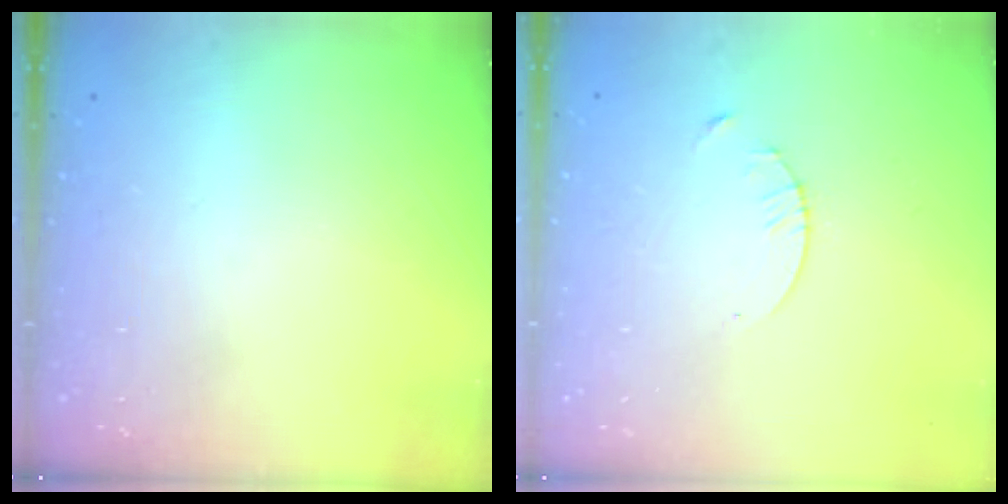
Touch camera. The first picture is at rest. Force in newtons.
{"total": 1.3, "press": 1.3, "slide": 0.2}